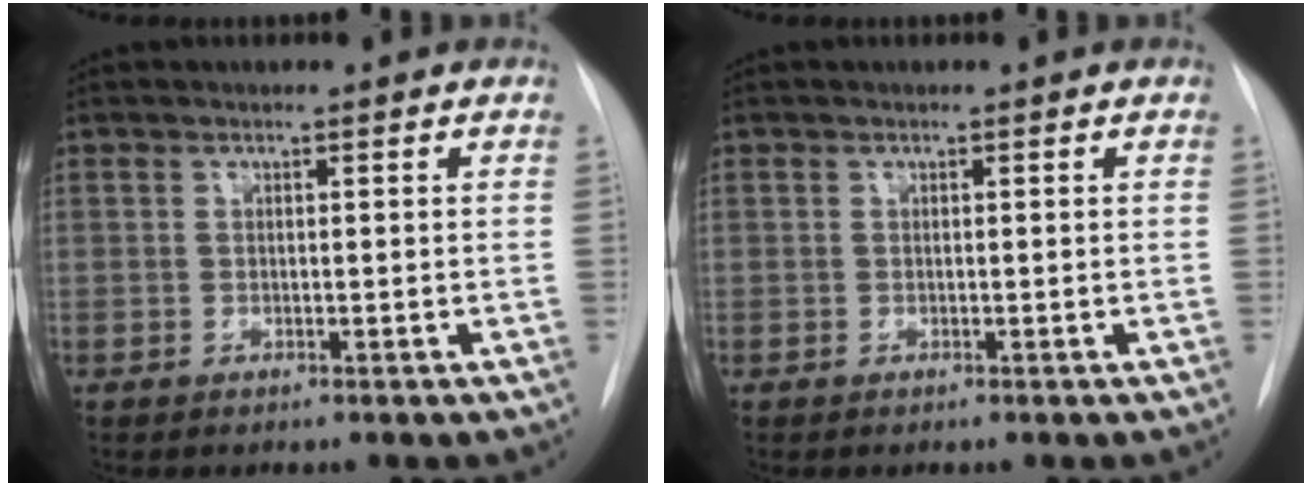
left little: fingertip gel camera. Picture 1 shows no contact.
{"total": 0.0}